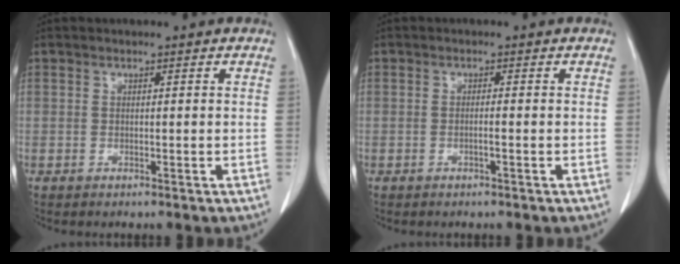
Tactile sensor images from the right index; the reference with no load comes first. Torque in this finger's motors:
{"motor_torque": [-0.23, 0.03, -0.02, -0.01]}